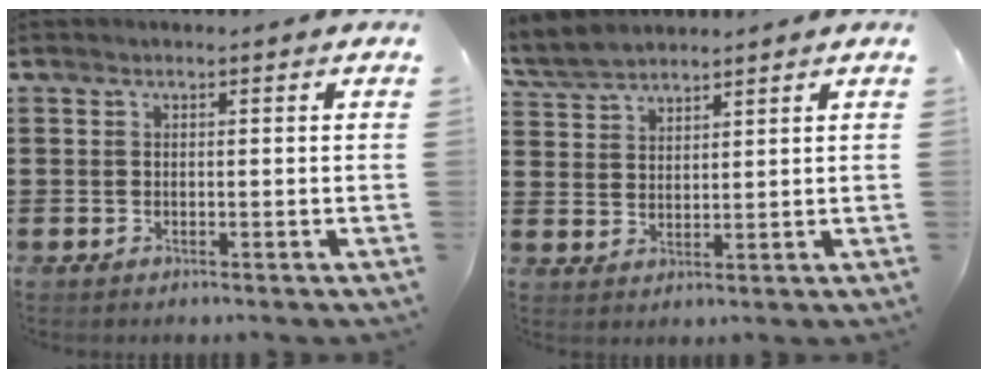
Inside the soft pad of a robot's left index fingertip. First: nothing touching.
{"total": 4.3, "force": [4.0, 1.2, 0.9], "torque": [-0.032, -0.005, 0.075]}